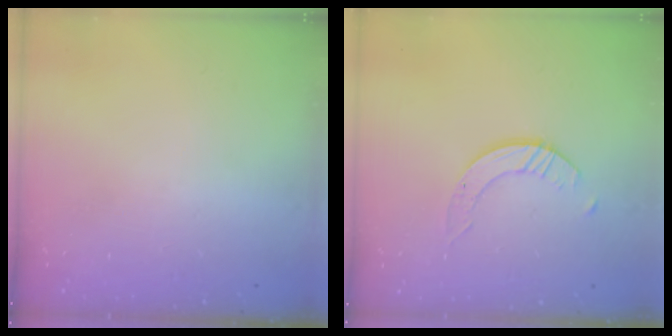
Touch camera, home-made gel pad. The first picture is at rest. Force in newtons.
{"total": 3.0, "press": 3.0, "slide": 0.2}